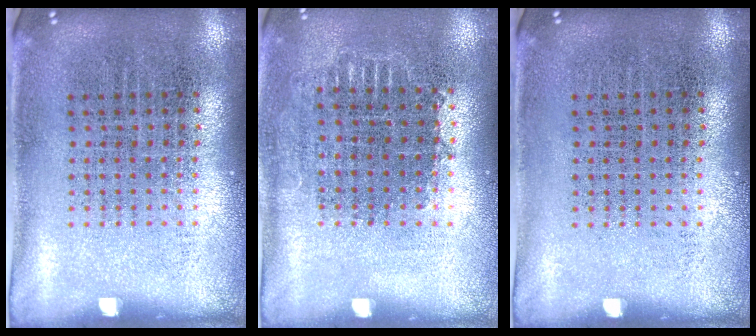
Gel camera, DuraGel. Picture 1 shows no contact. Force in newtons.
{"total": 0.7, "press": 0.7, "slide": 0.3}
{"total": 0.0}